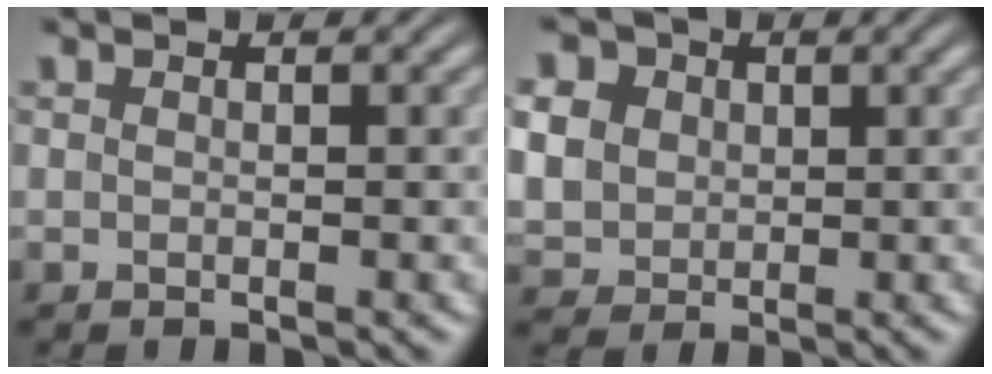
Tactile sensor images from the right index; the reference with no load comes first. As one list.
[{"total": 7.8, "force": [1.4, 7.0, 3.3], "torque": [-0.089, -0.011, 0.024]}]